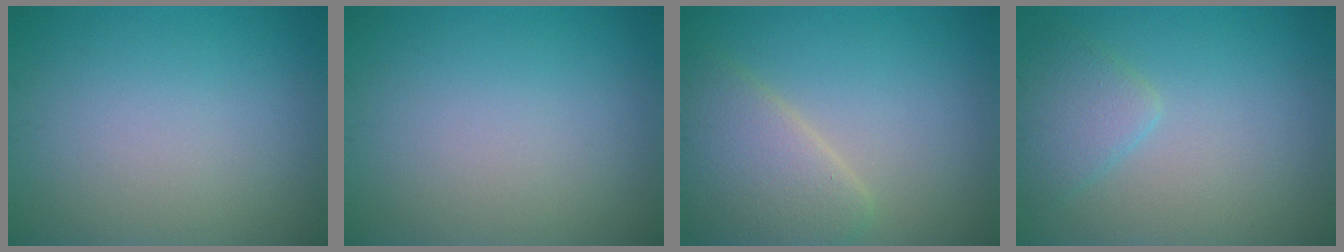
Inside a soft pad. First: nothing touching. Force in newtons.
{"total": 0.0}
{"total": 5.1, "press": 5.1, "slide": 0.6}
{"total": 2.5, "press": 2.5, "slide": 0.2}